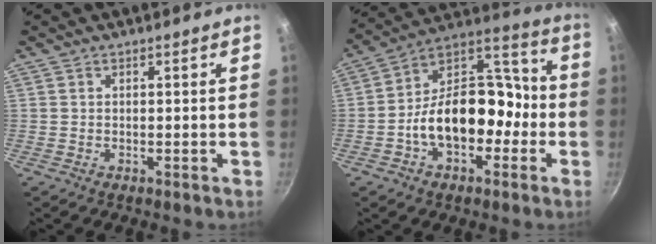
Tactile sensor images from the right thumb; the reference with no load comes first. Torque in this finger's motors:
{"motor_torque": [2.15, 2.86, 1.52, -0.89, 0.14]}